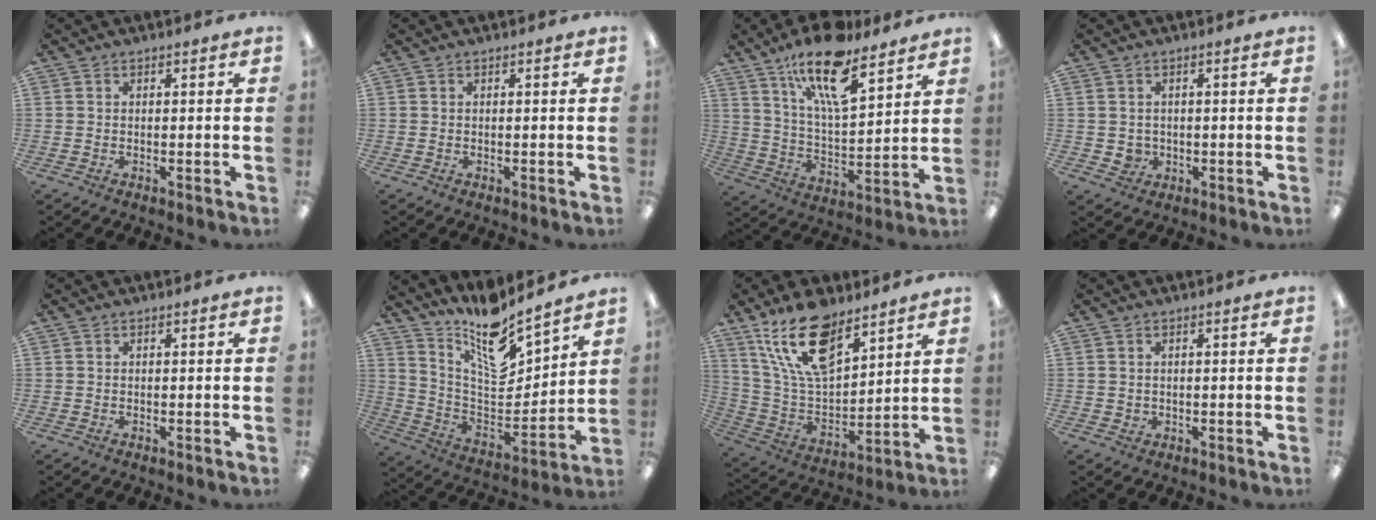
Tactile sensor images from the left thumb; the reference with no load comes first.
{"total": 0.0}
{"total": 18.9, "force": [12.6, 6.8, 12.4], "torque": [-0.205, -0.066, 0.212]}
{"total": 2.6, "force": [0.3, 2.4, 0.9], "torque": [-0.019, 0.003, 0.006]}
{"total": 0.0}
{"total": 15.0, "force": [12.3, 4.1, 7.5], "torque": [-0.141, -0.106, 0.215]}
{"total": 19.1, "force": [12.7, 8.8, 11.2], "torque": [-0.216, -0.056, 0.229]}
{"total": 1.2, "force": [0.7, 0.9, 0.3], "torque": [-0.008, 0.004, 0.011]}